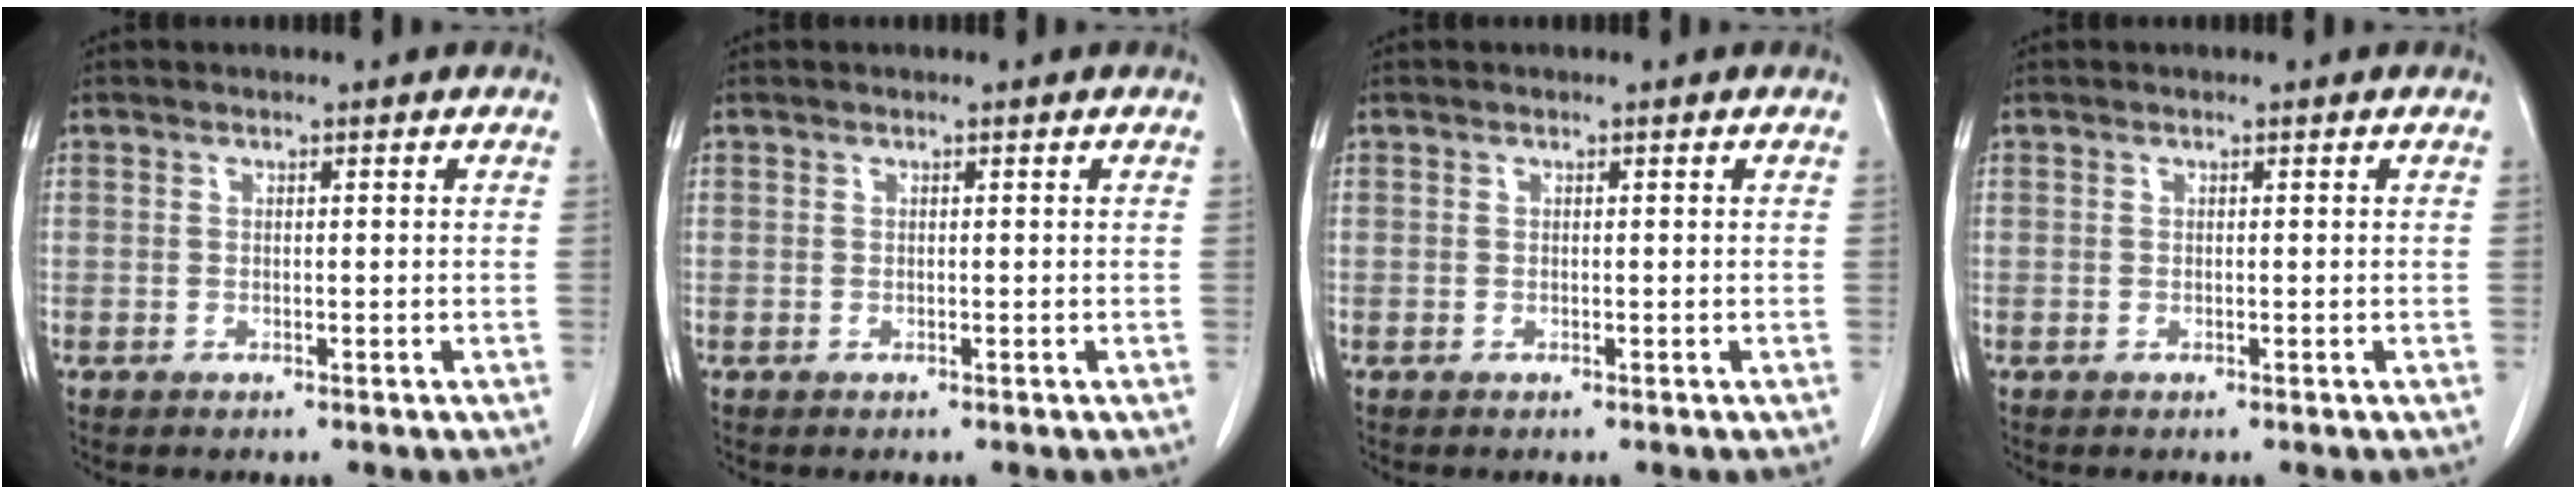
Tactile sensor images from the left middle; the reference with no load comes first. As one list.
[{"total": 0.0}, {"total": 0.0}, {"total": 0.0}]